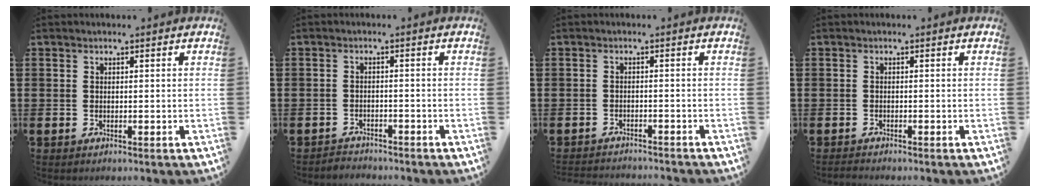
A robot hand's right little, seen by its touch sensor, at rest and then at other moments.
{"total": 1.6, "force": [-1.6, 0.1, -0.3], "torque": [0.001, 0.006, -0.036]}
{"total": 1.5, "force": [-1.5, -0.1, -0.1], "torque": [-0.002, 0.002, -0.030]}
{"total": 0.6, "force": [-0.6, 0.0, 0.1], "torque": [-0.002, -0.003, -0.012]}